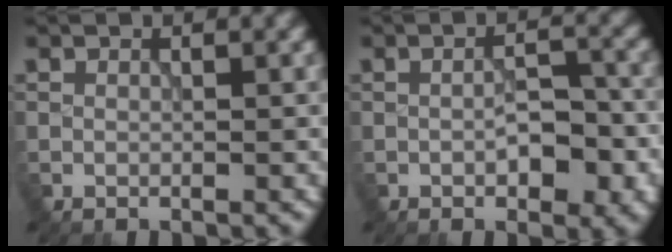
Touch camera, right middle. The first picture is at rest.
{"total": 3.8, "force": [-1.0, 1.7, 3.3], "torque": [-0.054, 0.001, -0.014]}